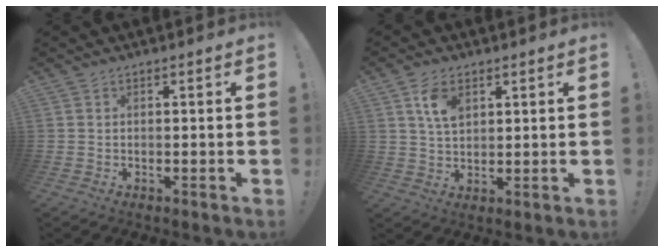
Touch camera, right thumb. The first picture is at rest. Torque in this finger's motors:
{"motor_torque": [1.29, 1.32, 0.58, -0.47, 0.02]}